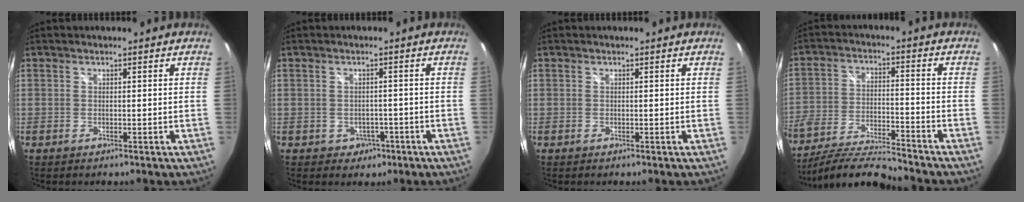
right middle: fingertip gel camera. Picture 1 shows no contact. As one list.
[{"total": 3.4, "force": [-1.4, 3.0, 0.8], "torque": [-0.024, 0.003, -0.011]}, {"total": 0.0}, {"total": 12.6, "force": [-11.6, 0.7, 4.9], "torque": [-0.103, -0.025, -0.212]}]